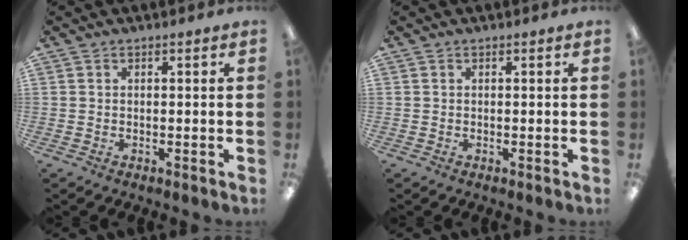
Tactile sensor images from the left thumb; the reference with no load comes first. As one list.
[{"total": 0.0}]